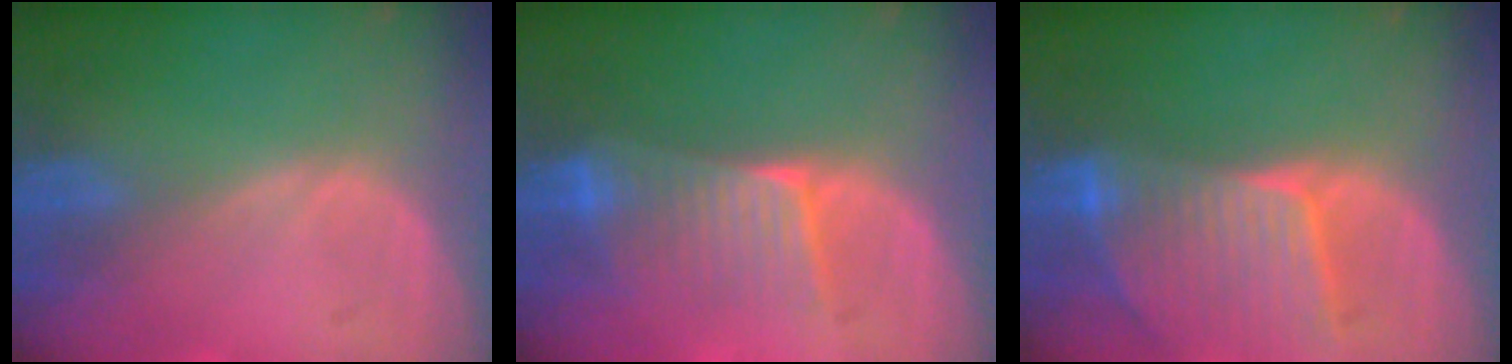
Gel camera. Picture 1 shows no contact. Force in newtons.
{"total": 6.5, "press": 6.2, "slide": 2.0}
{"total": 9.3, "press": 8.1, "slide": 4.4}